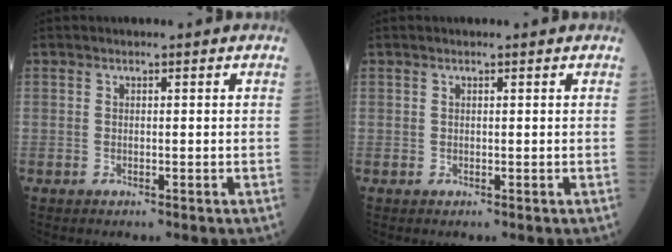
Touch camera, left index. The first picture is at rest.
{"total": 0.0}